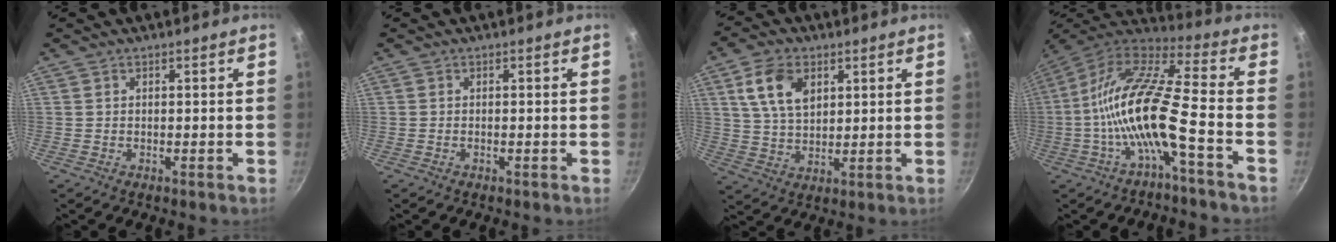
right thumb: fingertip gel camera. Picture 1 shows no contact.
{"total": 0.0}
{"total": 9.9, "force": [3.8, 6.3, 6.6], "torque": [-0.109, -0.011, 0.072]}
{"total": 17.6, "force": [-5.1, 3.9, 16.4], "torque": [-0.311, 0.044, -0.109]}